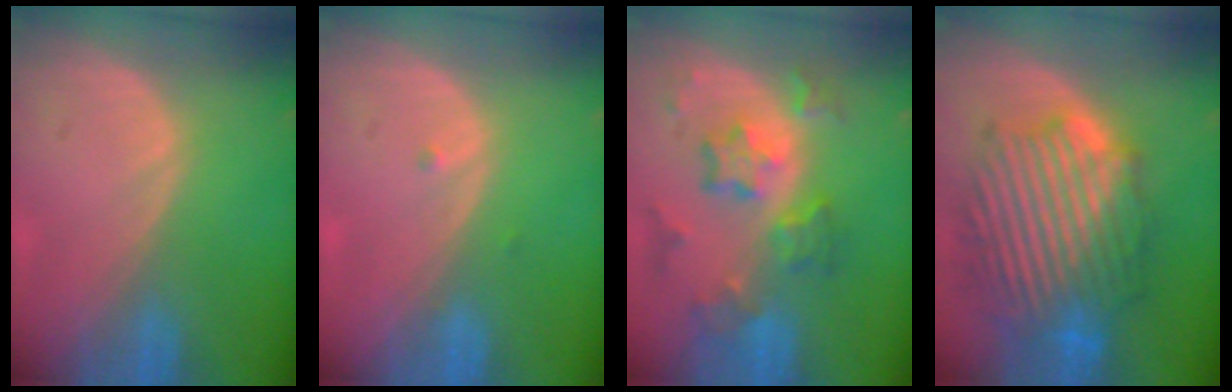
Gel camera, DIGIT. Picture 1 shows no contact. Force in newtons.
{"total": 0.6, "press": 0.5, "slide": 0.3}
{"total": 8.2, "press": 7.2, "slide": 4.0}
{"total": 13.2, "press": 13.2, "slide": 0.8}